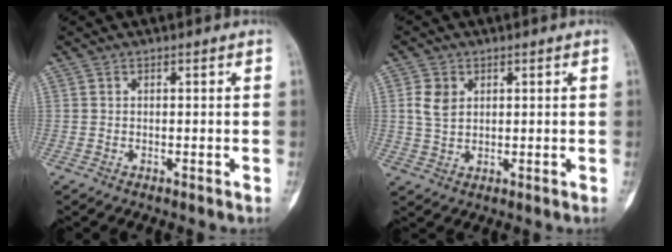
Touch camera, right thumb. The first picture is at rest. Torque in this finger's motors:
{"motor_torque": [0.01, -0.40, 0.49, 0.09, 0.15]}